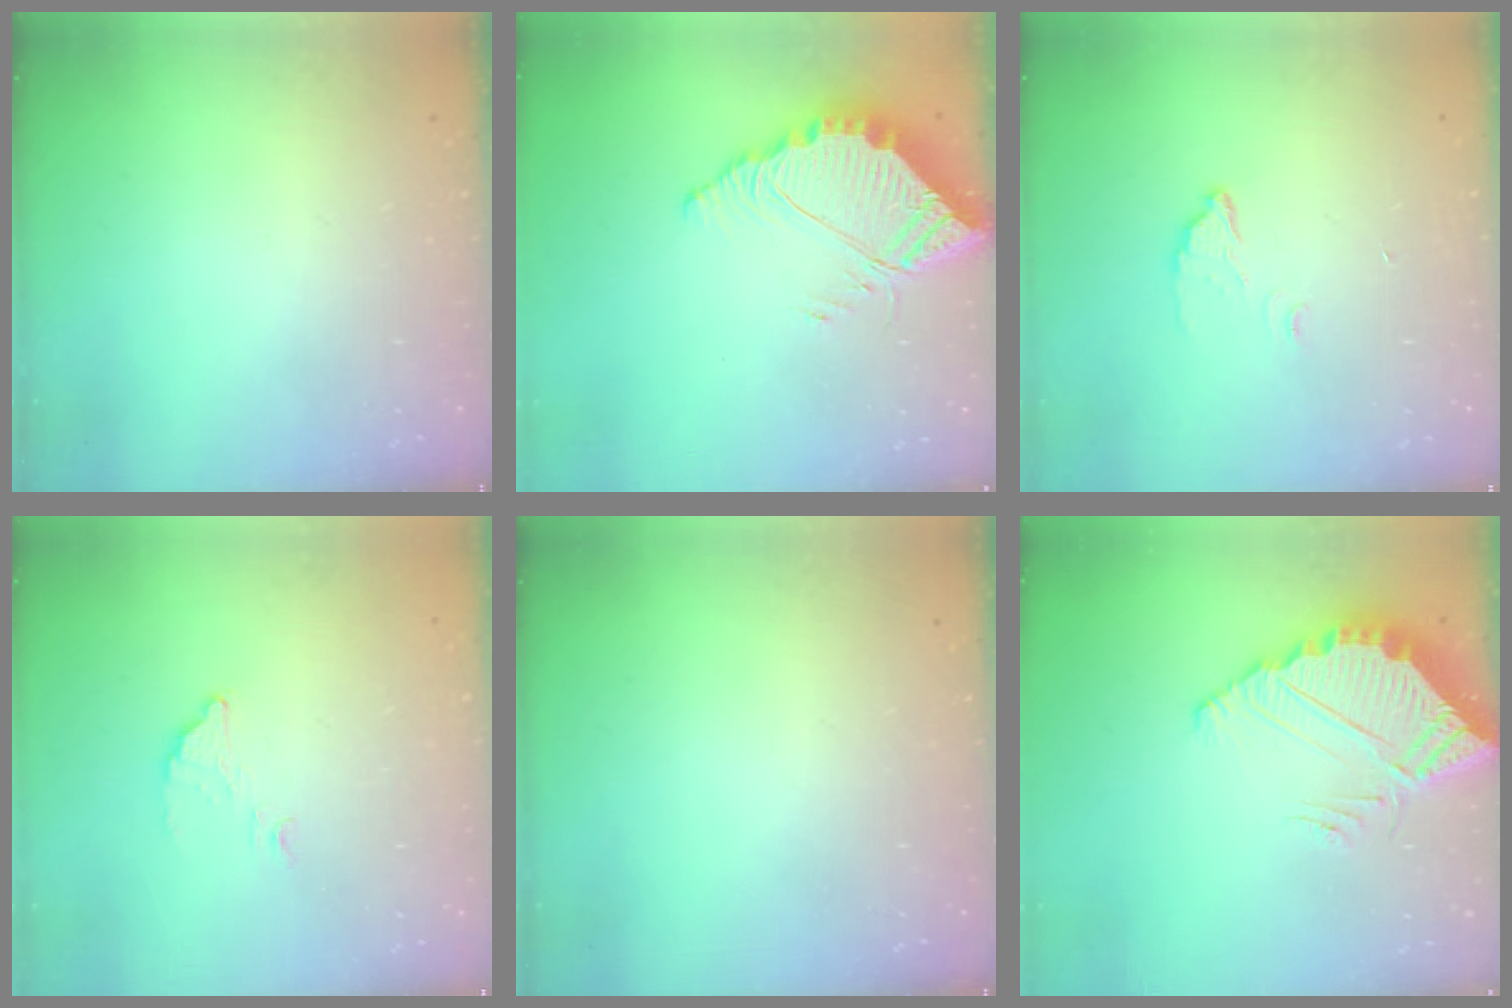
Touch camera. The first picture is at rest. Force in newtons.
{"total": 8.9, "press": 8.9, "slide": 0.6}
{"total": 2.9, "press": 2.9, "slide": 0.4}
{"total": 2.9, "press": 2.9, "slide": 0.1}
{"total": 0.0}
{"total": 5.9, "press": 5.9, "slide": 0.3}